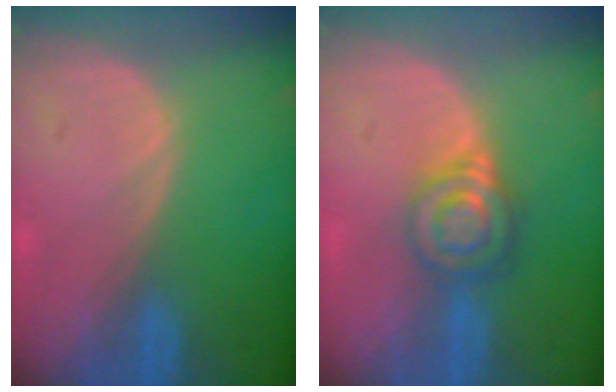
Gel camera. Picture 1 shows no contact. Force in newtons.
{"total": 6.7, "press": 5.7, "slide": 3.4}